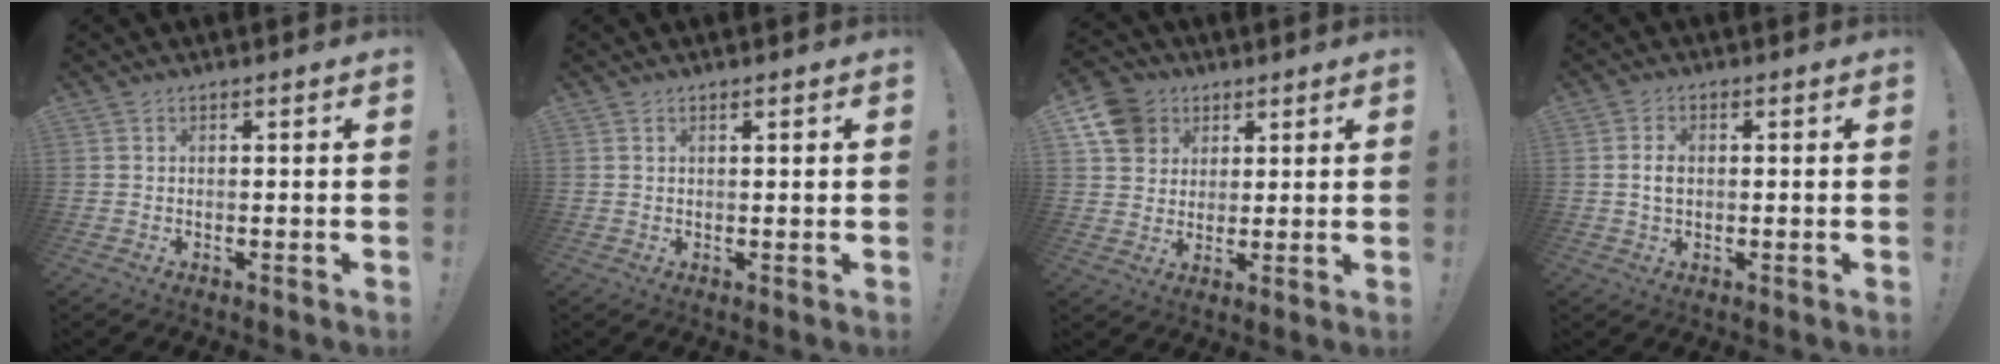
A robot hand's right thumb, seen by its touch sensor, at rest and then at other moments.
{"total": 1.0, "force": [0.5, -0.2, 0.8], "torque": [-0.011, -0.002, 0.008]}
{"total": 10.7, "force": [4.7, 9.0, 3.4], "torque": [-0.057, -0.021, 0.097]}
{"total": 3.1, "force": [0.0, 2.1, 2.3], "torque": [-0.030, 0.003, -0.003]}